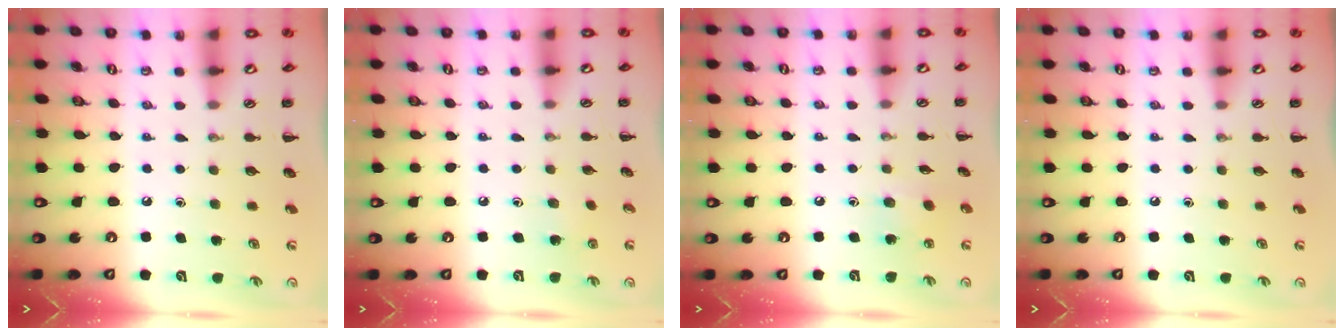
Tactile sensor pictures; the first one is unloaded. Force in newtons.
{"total": 1.7, "press": 1.5, "slide": 0.7}
{"total": 3.9, "press": 3.8, "slide": 0.8}
{"total": 0.0}